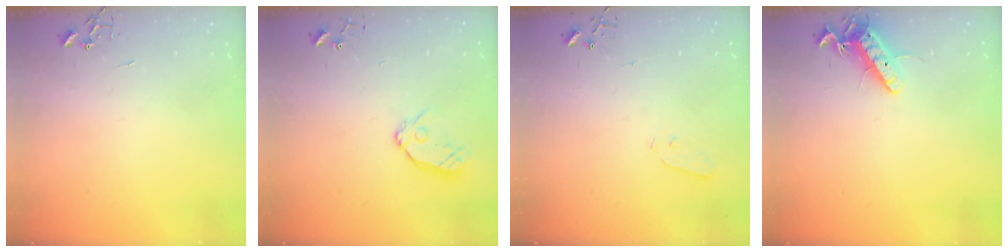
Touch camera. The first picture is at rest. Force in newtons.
{"total": 9.5, "press": 9.5, "slide": 0.9}
{"total": 2.9, "press": 2.8, "slide": 0.8}
{"total": 11.4, "press": 11.4, "slide": 0.9}